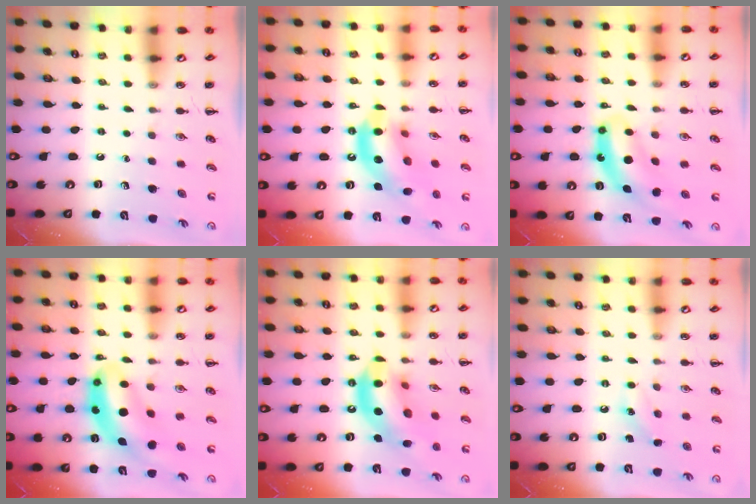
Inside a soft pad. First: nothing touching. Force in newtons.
{"total": 15.6, "press": 15.2, "slide": 3.3}
{"total": 9.4, "press": 9.3, "slide": 1.8}
{"total": 9.2, "press": 8.9, "slide": 2.3}
{"total": 16.6, "press": 16.2, "slide": 3.6}
{"total": 5.3, "press": 5.1, "slide": 1.2}